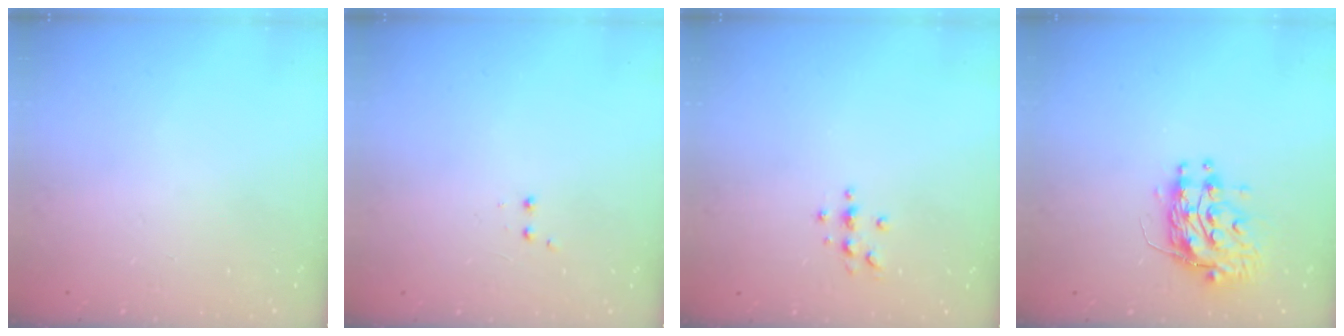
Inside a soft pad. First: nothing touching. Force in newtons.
{"total": 2.0, "press": 1.8, "slide": 0.9}
{"total": 3.3, "press": 3.3, "slide": 0.4}
{"total": 10.6, "press": 10.5, "slide": 0.8}